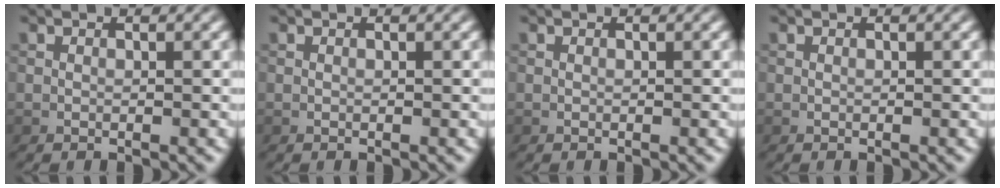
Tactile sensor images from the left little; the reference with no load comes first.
{"total": 0.0}
{"total": 0.0}
{"total": 0.0}